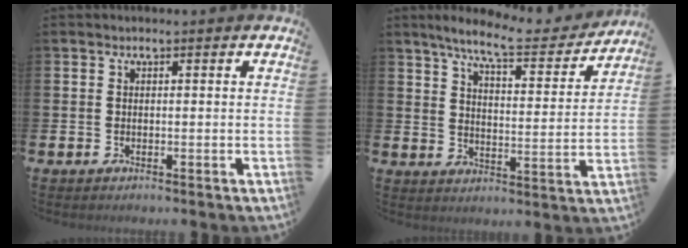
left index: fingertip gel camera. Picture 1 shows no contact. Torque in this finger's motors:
{"motor_torque": [0.97, -1.16, 0.08, 0.13]}